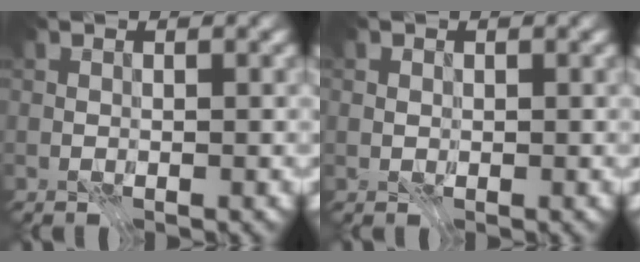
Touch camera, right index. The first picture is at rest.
{"total": 0.7, "force": [0.1, 0.7, 0.2], "torque": [-0.003, 0.000, -0.001]}